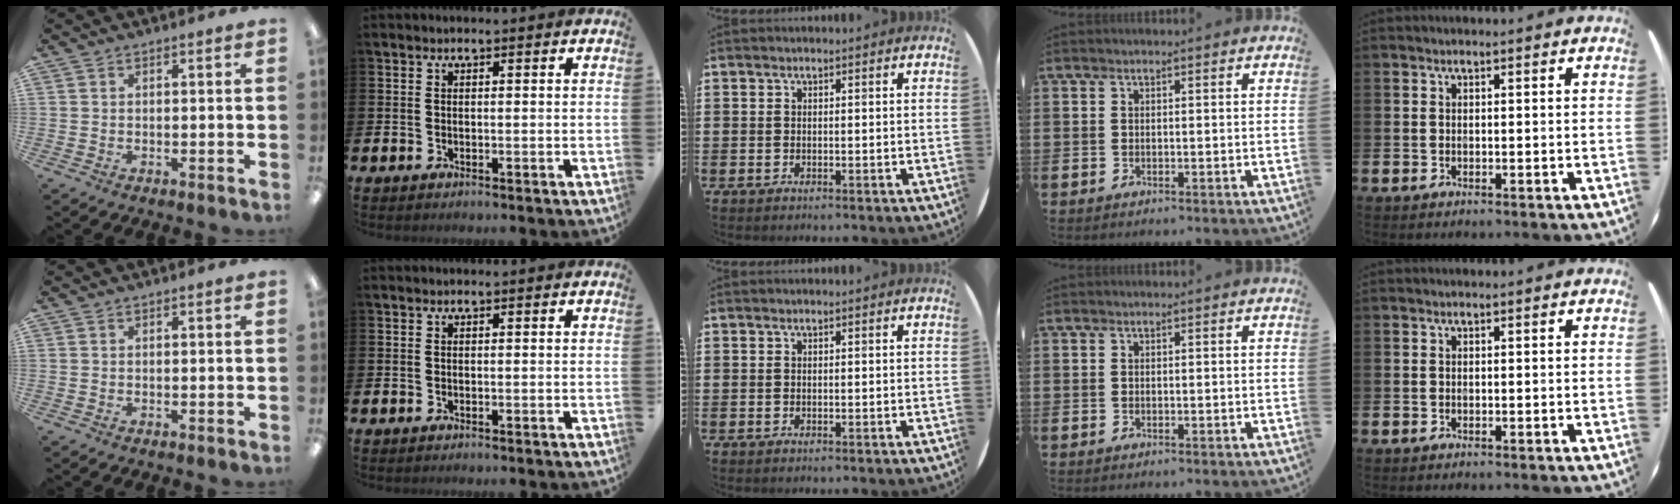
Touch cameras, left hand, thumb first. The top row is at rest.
{}